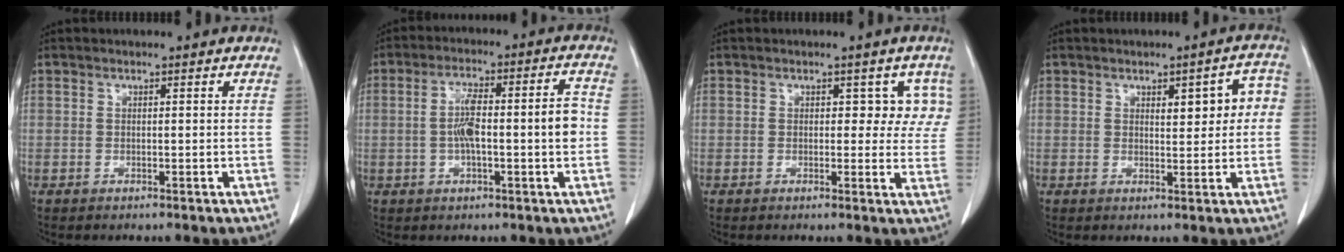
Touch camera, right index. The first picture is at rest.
{"total": 9.7, "force": [-0.7, 1.5, 9.6], "torque": [-0.166, 0.026, -0.013]}
{"total": 4.1, "force": [1.5, 2.8, 2.6], "torque": [-0.001, 0.009, 0.010]}
{"total": 5.3, "force": [1.1, 2.2, 4.7], "torque": [-0.052, 0.021, 0.015]}